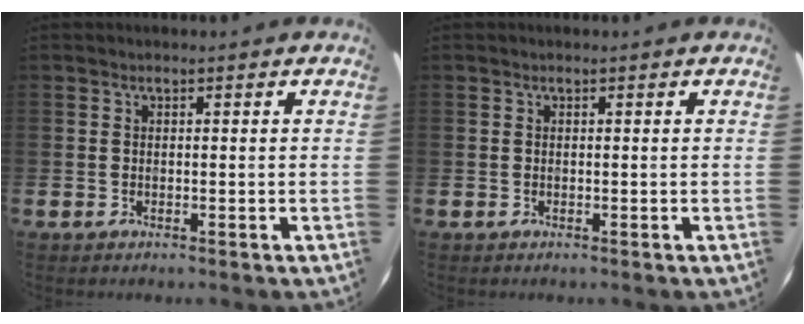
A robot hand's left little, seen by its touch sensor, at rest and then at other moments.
{"total": 0.0}